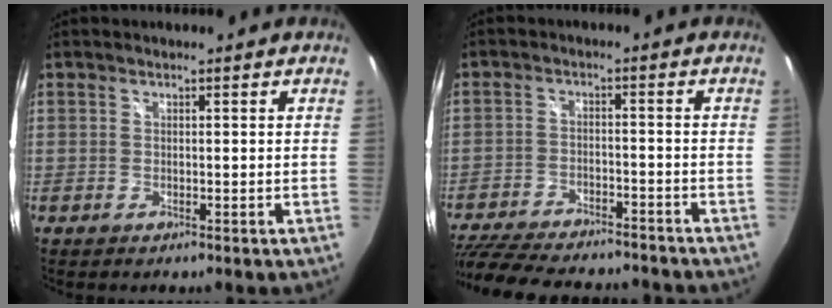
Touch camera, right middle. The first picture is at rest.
{"total": 21.2, "force": [-17.8, 6.5, 9.7], "torque": [-0.213, -0.025, -0.262]}